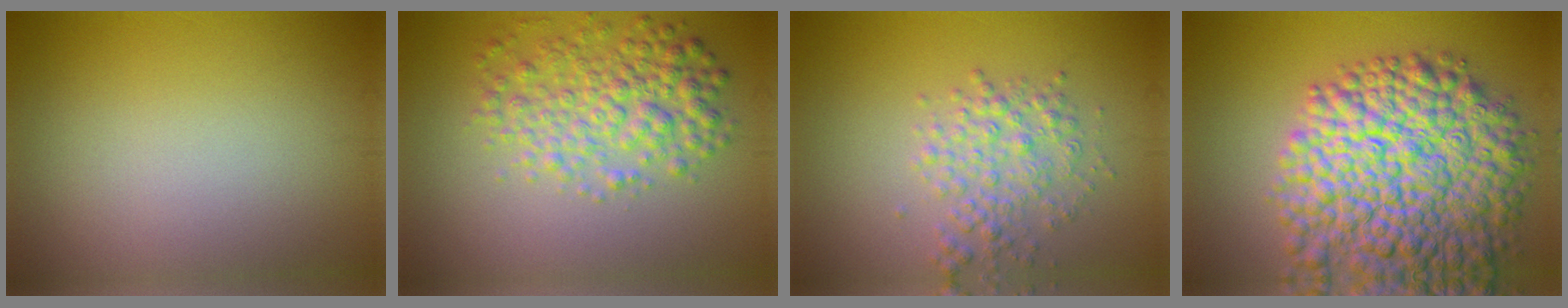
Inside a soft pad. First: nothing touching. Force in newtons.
{"total": 5.3, "press": 5.3, "slide": 0.1}
{"total": 3.3, "press": 3.3, "slide": 0.1}
{"total": 14.7, "press": 14.6, "slide": 0.7}